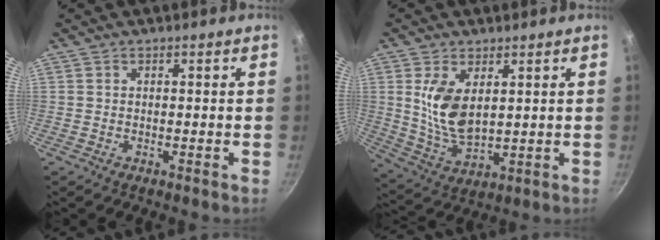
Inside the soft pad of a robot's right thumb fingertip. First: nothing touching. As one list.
[{"total": 10.3, "force": [2.7, 5.6, 8.2], "torque": [-0.154, -0.028, 0.063]}]